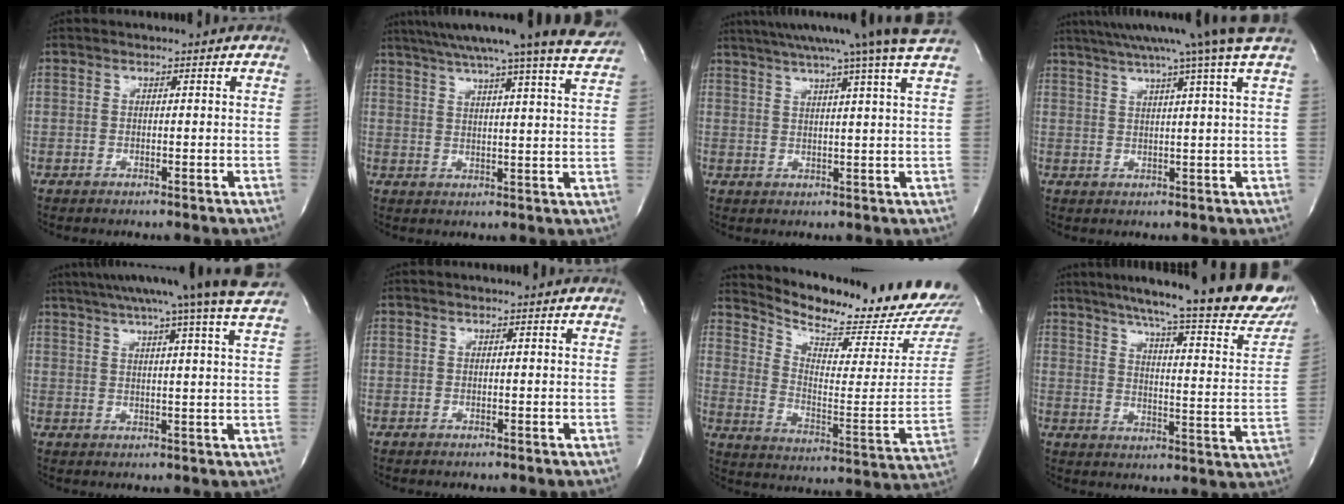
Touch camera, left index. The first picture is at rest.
{"total": 19.7, "force": [17.5, -1.7, 9.0], "torque": [-0.148, -0.044, 0.220]}
{"total": 16.3, "force": [13.5, -2.3, 8.7], "torque": [-0.148, -0.014, 0.172]}
{"total": 13.4, "force": [10.5, -2.9, 7.7], "torque": [-0.129, -0.012, 0.135]}
{"total": 18.4, "force": [15.2, -1.8, 10.1], "torque": [-0.172, -0.008, 0.194]}
{"total": 0.0}
{"total": 19.7, "force": [19.0, 0.8, 5.4], "torque": [-0.105, -0.107, 0.257]}
{"total": 28.1, "force": [23.3, 3.1, 15.5], "torque": [-0.222, -0.060, 0.286]}